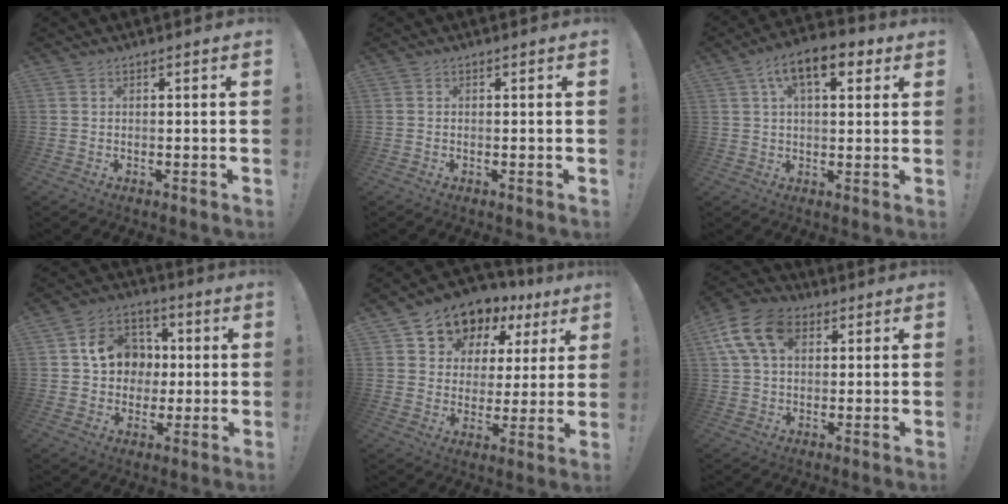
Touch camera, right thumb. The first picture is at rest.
{"total": 0.0}
{"total": 11.0, "force": [4.6, 5.3, 8.5], "torque": [-0.120, -0.007, 0.076]}
{"total": 13.7, "force": [1.9, 12.1, 6.2], "torque": [-0.081, 0.011, 0.046]}
{"total": 11.8, "force": [9.3, 6.7, 3.1], "torque": [-0.063, -0.078, 0.171]}
{"total": 14.0, "force": [5.2, 9.4, 9.0], "torque": [-0.172, -0.008, 0.103]}